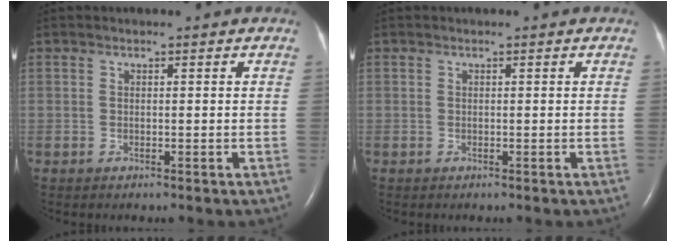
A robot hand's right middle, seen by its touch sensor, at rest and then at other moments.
{"total": 0.0}